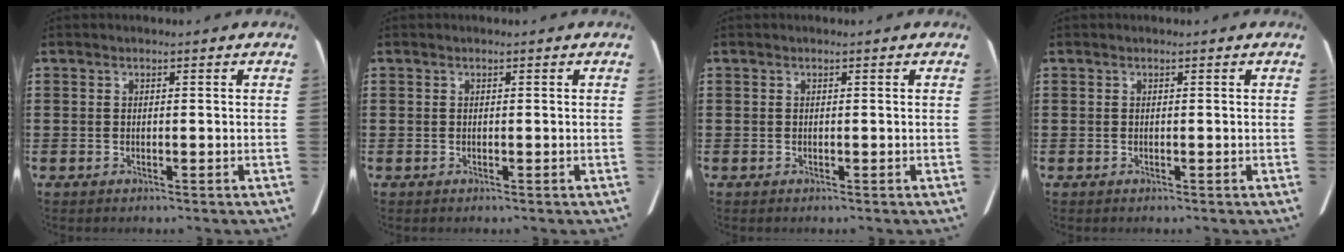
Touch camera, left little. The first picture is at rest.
{"total": 0.0}
{"total": 0.0}
{"total": 0.0}